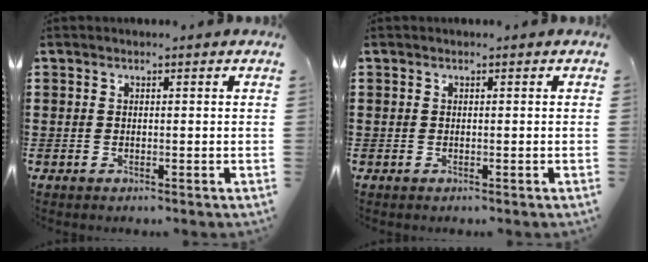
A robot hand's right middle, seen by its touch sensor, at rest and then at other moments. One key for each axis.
{"total": 0.0}